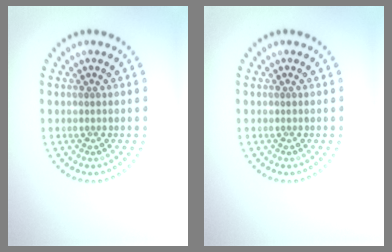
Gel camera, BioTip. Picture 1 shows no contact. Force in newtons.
{"total": 0.0}